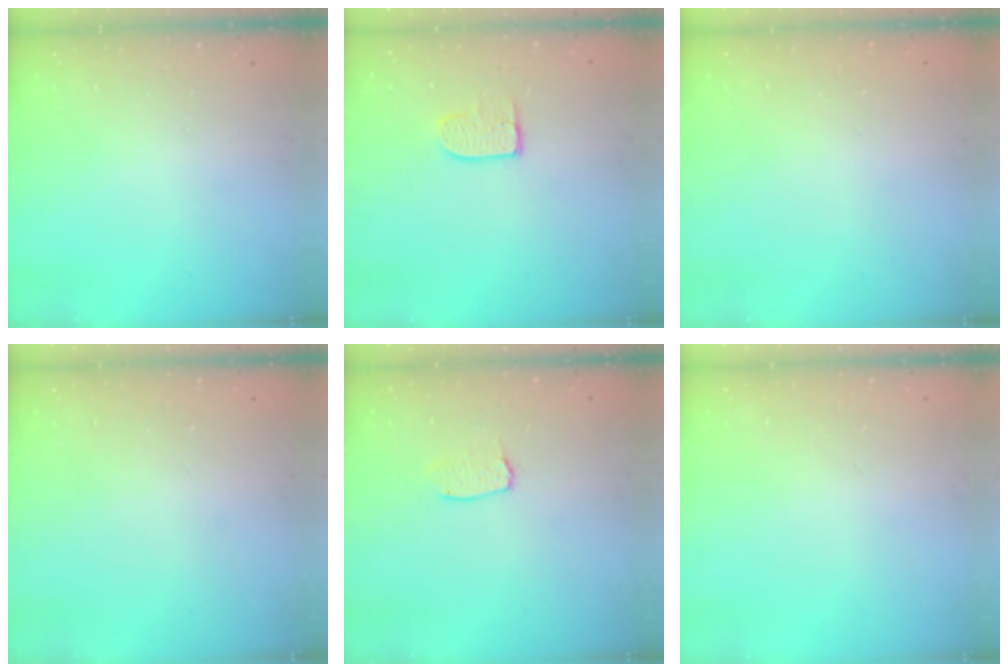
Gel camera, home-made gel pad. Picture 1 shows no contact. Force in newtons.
{"total": 6.8, "press": 6.7, "slide": 0.4}
{"total": 0.0}
{"total": 0.0}
{"total": 4.9, "press": 4.9, "slide": 0.3}
{"total": 0.0}